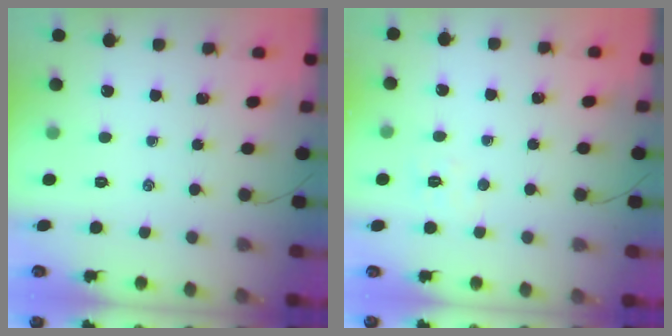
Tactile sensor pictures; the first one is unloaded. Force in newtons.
{"total": 5.0, "press": 4.8, "slide": 1.3}